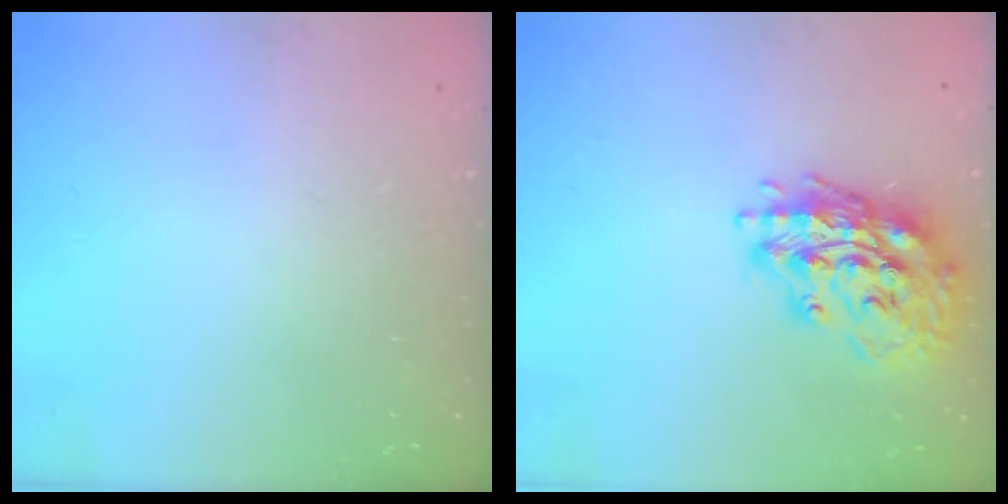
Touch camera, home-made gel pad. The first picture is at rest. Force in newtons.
{"total": 17.6, "press": 17.5, "slide": 2.3}